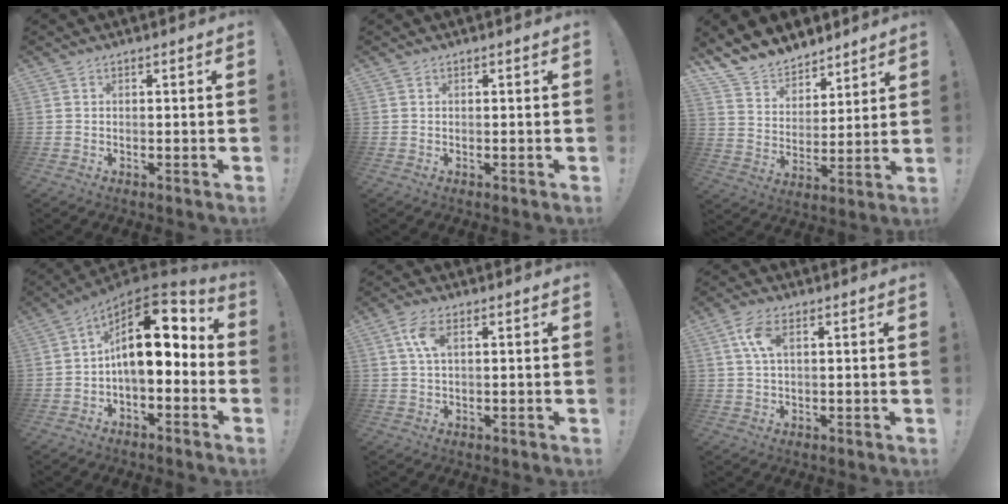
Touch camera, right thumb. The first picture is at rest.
{"total": 0.0}
{"total": 11.0, "force": [9.7, 5.1, 0.9], "torque": [-0.042, -0.084, 0.190]}
{"total": 16.4, "force": [2.6, 7.9, 14.2], "torque": [-0.228, -0.008, 0.043]}
{"total": 5.6, "force": [1.7, 2.6, 4.6], "torque": [-0.075, 0.001, 0.028]}
{"total": 6.2, "force": [1.9, 3.1, 5.1], "torque": [-0.098, 0.003, 0.032]}